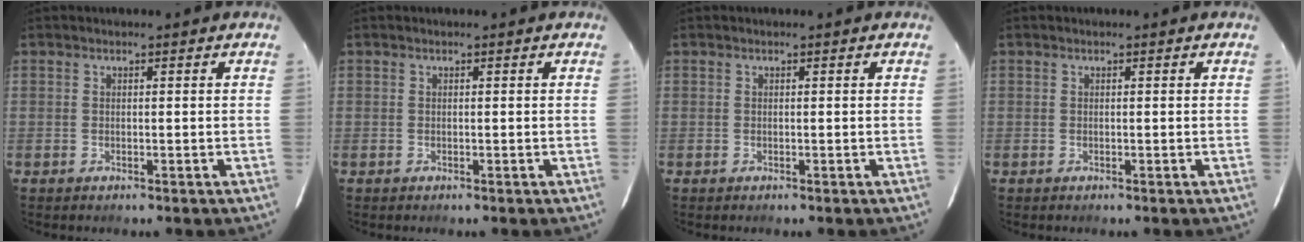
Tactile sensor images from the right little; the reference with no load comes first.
{"total": 0.0}
{"total": 0.0}
{"total": 0.0}